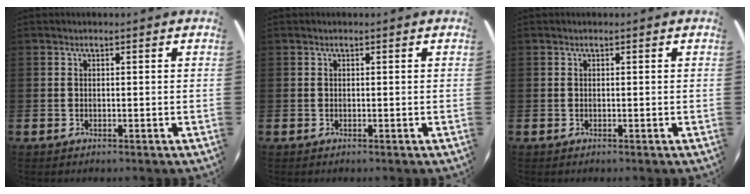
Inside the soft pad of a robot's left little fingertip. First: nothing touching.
{"total": 0.0}
{"total": 0.0}